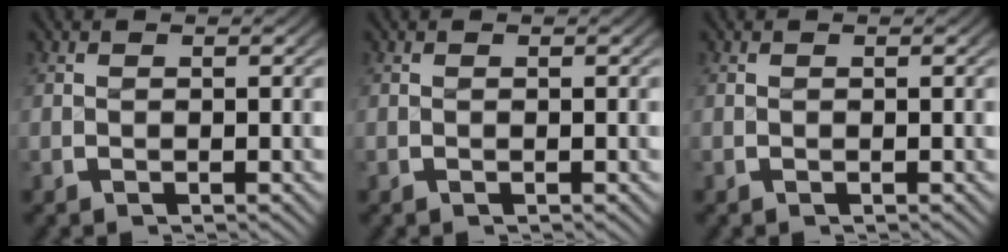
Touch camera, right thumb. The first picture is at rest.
{"total": 0.0}
{"total": 0.0}